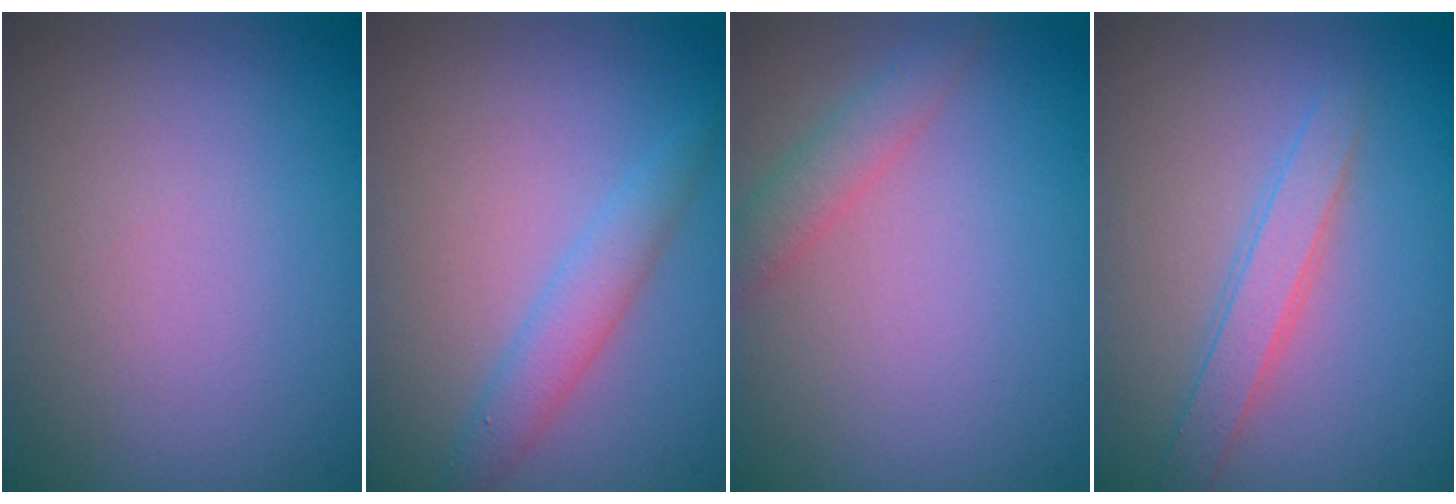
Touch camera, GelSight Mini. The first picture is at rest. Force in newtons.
{"total": 2.3, "press": 2.3, "slide": 0.1}
{"total": 2.1, "press": 2.1, "slide": 0.2}
{"total": 2.3, "press": 2.3, "slide": 0.1}